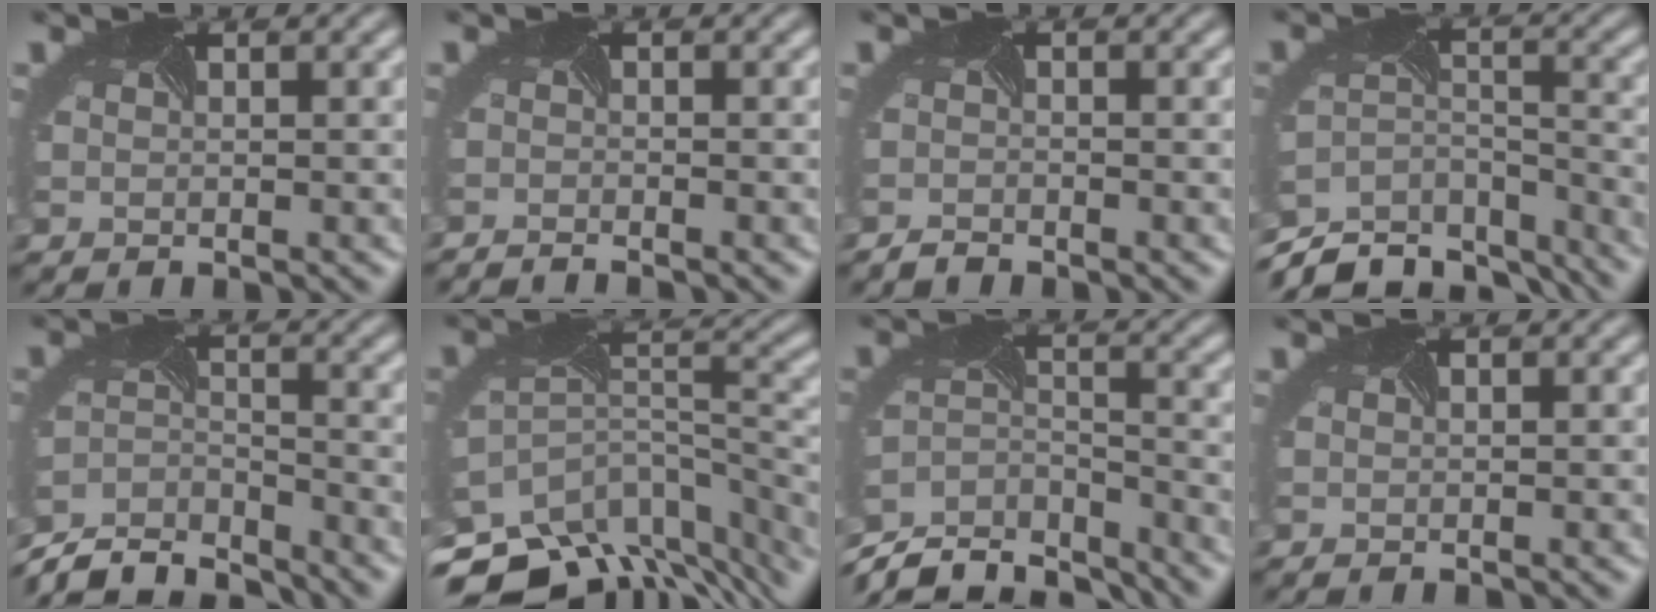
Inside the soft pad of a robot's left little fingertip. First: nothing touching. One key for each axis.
{"total": 2.4, "fx": -2.4, "fy": -0.4, "fz": -0.2, "tx": -0.003, "ty": -0.011, "tz": -0.038}
{"total": 1.8, "fx": -1.7, "fy": 0.0, "fz": -0.5, "tx": -0.003, "ty": -0.004, "tz": -0.036}
{"total": 9.7, "fx": -9.1, "fy": 2.7, "fz": 1.7, "tx": -0.037, "ty": 0.003, "tz": -0.132}
{"total": 7.3, "fx": -7.2, "fy": 1.0, "fz": 0.9, "tx": -0.029, "ty": -0.009, "tz": -0.135}
{"total": 10.4, "fx": -7.9, "fy": 5.3, "fz": 4.2, "tx": -0.104, "ty": -0.009, "tz": -0.119}
{"total": 8.8, "fx": -8.5, "fy": 1.9, "fz": 1.7, "tx": -0.048, "ty": -0.006, "tz": -0.142}
{"total": 0.0}